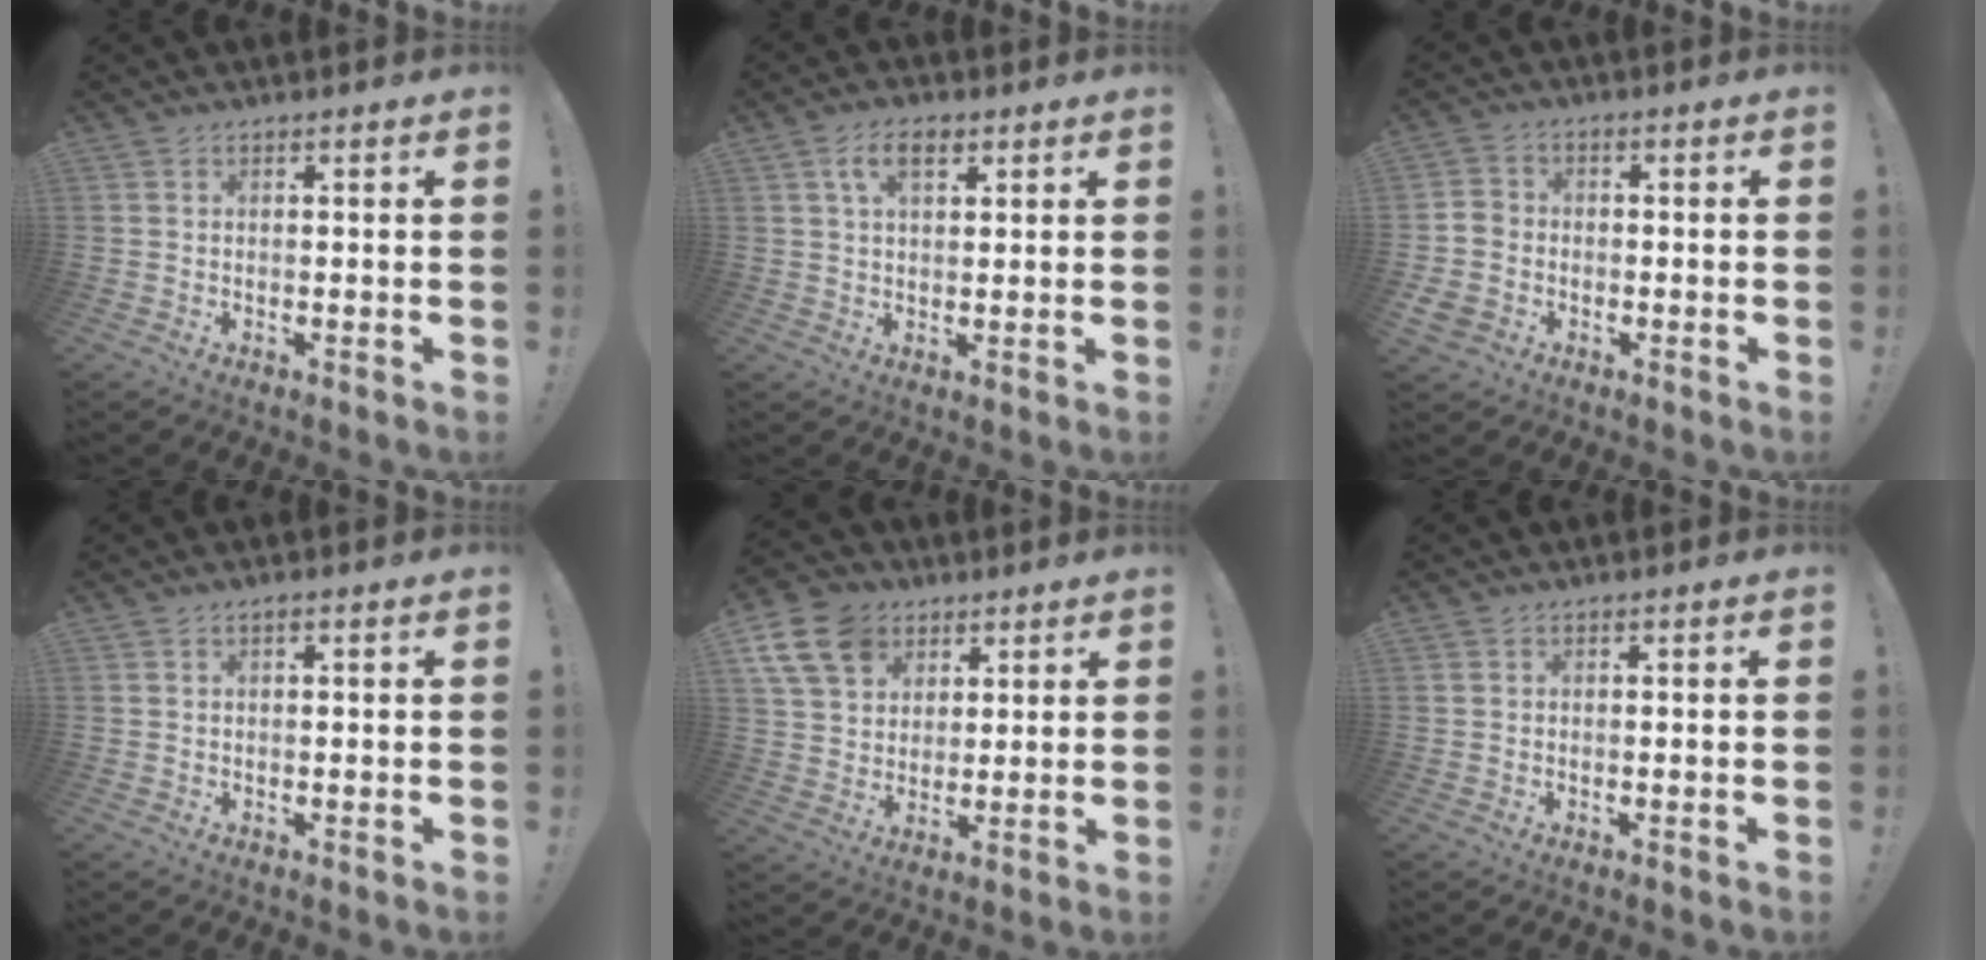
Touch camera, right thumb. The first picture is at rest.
{"total": 6.5, "force": [2.8, 3.2, 4.8], "torque": [-0.082, 0.003, 0.049]}
{"total": 5.7, "force": [-2.4, 4.7, 2.3], "torque": [-0.047, 0.013, -0.046]}
{"total": 0.6, "force": [0.2, 0.0, 0.6], "torque": [-0.011, 0.001, 0.003]}
{"total": 13.6, "force": [6.4, 10.3, 6.2], "torque": [-0.111, -0.030, 0.128]}
{"total": 0.0}